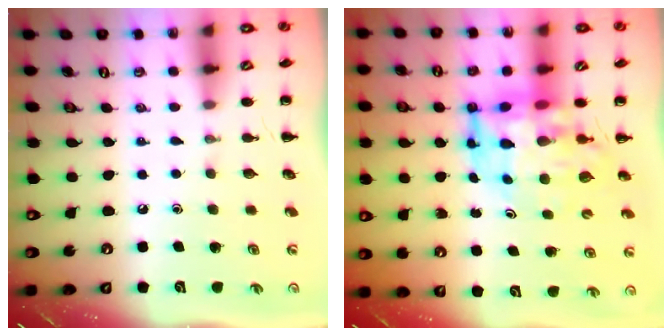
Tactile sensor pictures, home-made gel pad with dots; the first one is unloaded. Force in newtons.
{"total": 10.4, "press": 9.9, "slide": 3.1}